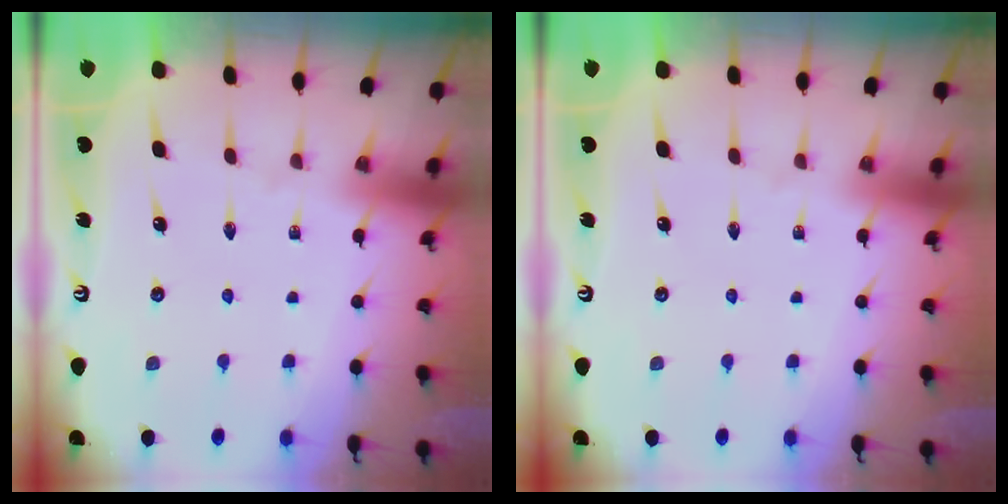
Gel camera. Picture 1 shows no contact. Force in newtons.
{"total": 0.0}